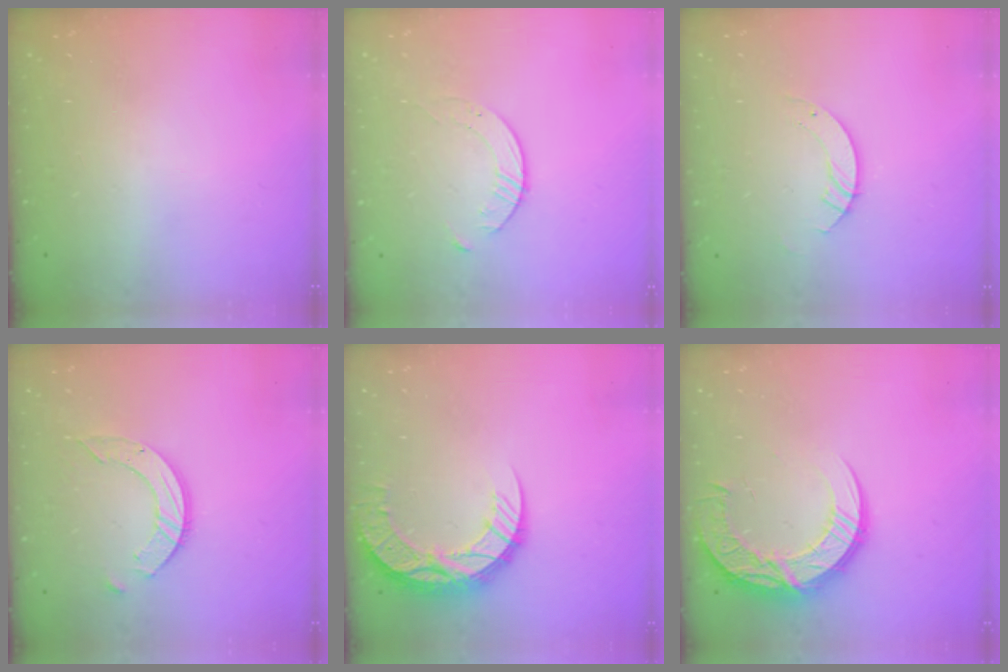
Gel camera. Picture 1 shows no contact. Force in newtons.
{"total": 4.2, "press": 4.2, "slide": 0.5}
{"total": 3.5, "press": 3.5, "slide": 0.3}
{"total": 7.9, "press": 7.8, "slide": 0.7}
{"total": 13.3, "press": 13.2, "slide": 1.0}
{"total": 18.4, "press": 18.4, "slide": 1.0}